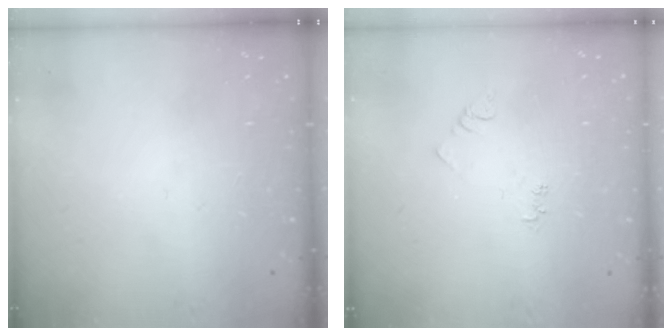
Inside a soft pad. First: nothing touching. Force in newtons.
{"total": 3.9, "press": 3.9, "slide": 0.5}